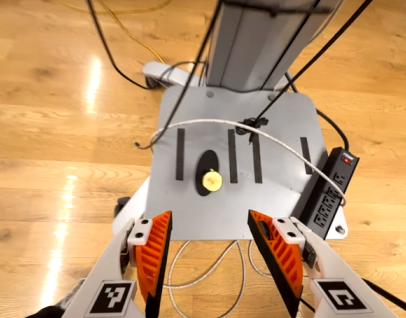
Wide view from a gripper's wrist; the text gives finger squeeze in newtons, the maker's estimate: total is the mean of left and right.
{"total": 0.0}